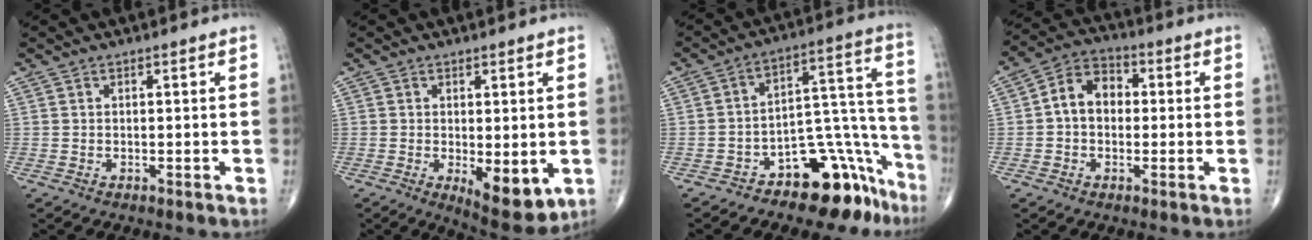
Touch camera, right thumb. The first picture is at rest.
{"total": 8.4, "force": [-1.7, 3.5, 7.4], "torque": [-0.096, -0.022, -0.016]}
{"total": 15.2, "force": [-10.4, 7.6, 8.0], "torque": [-0.028, 0.145, -0.155]}
{"total": 8.1, "force": [0.2, 6.1, 5.3], "torque": [-0.072, 0.028, -0.008]}